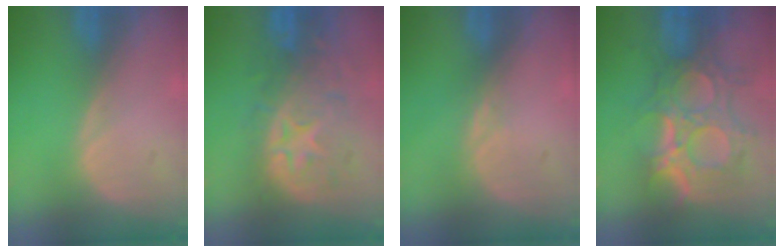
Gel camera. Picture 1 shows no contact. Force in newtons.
{"total": 11.1, "press": 9.9, "slide": 5.1}
{"total": 1.1, "press": 1.0, "slide": 0.5}
{"total": 12.0, "press": 10.7, "slide": 5.3}